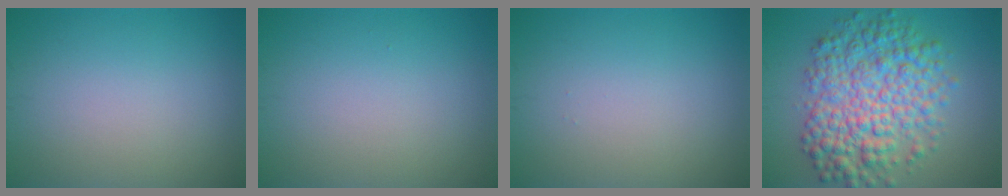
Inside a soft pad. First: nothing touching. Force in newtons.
{"total": 0.0}
{"total": 0.0}
{"total": 8.6, "press": 8.6, "slide": 0.1}